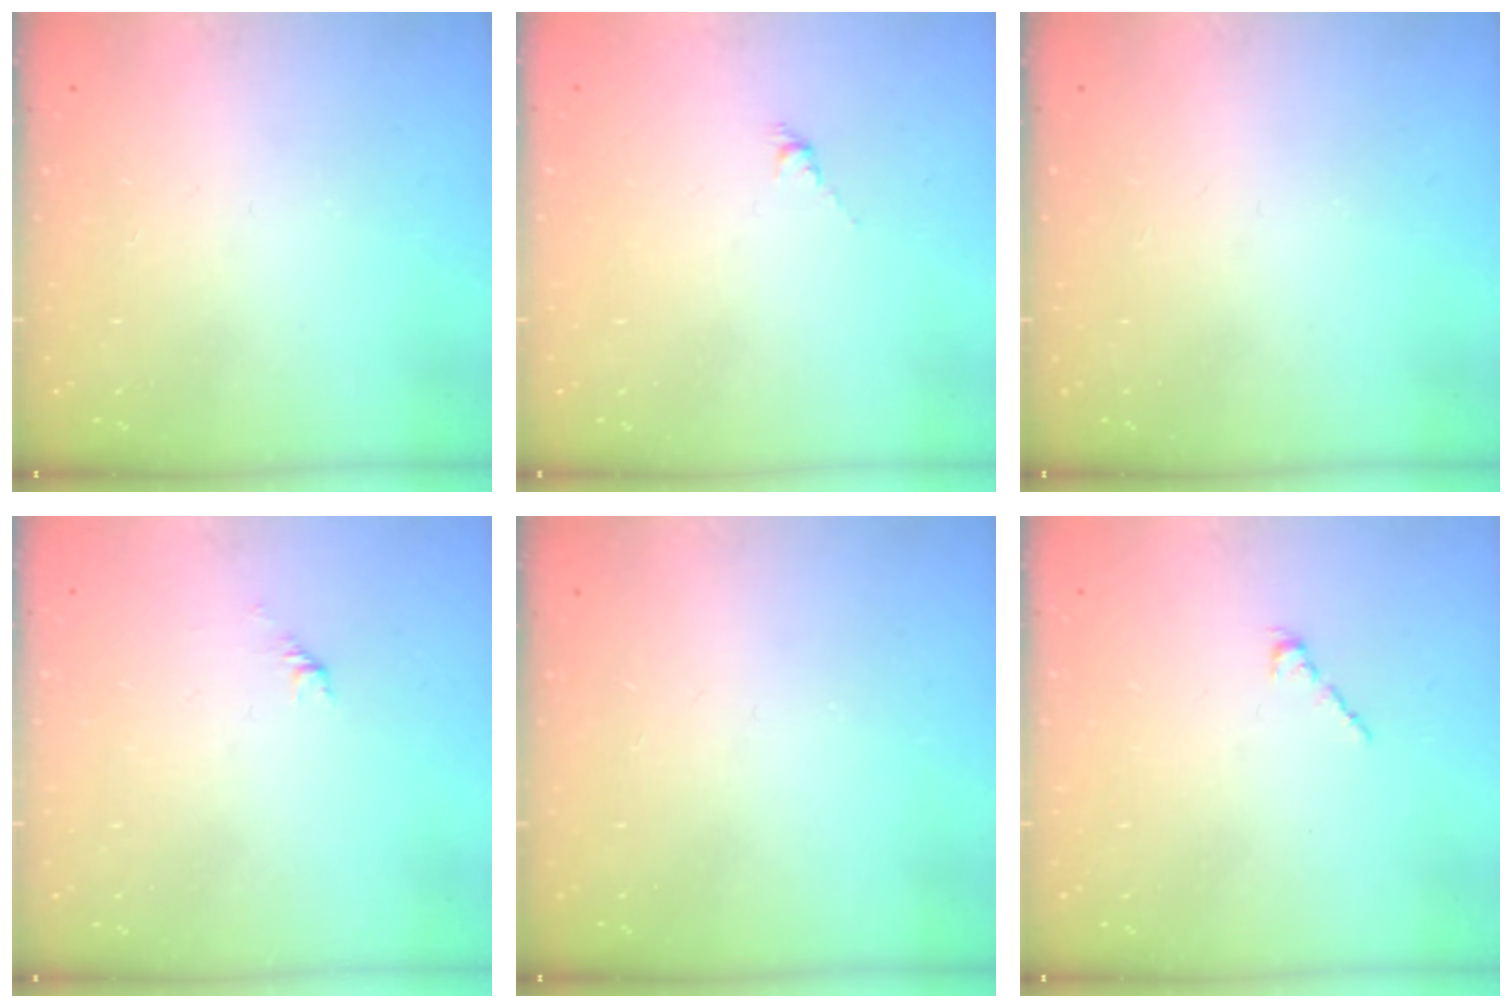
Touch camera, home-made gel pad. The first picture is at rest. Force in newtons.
{"total": 0.0}
{"total": 0.0}
{"total": 1.5, "press": 1.4, "slide": 0.5}
{"total": 0.0}
{"total": 2.1, "press": 2.0, "slide": 0.7}